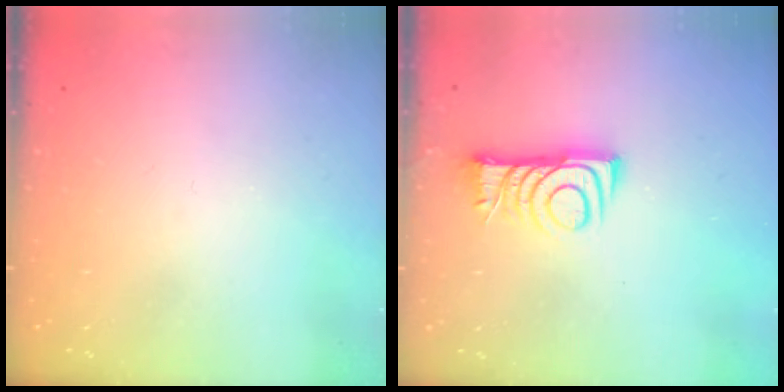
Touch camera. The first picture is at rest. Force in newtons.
{"total": 8.8, "press": 8.8, "slide": 0.6}